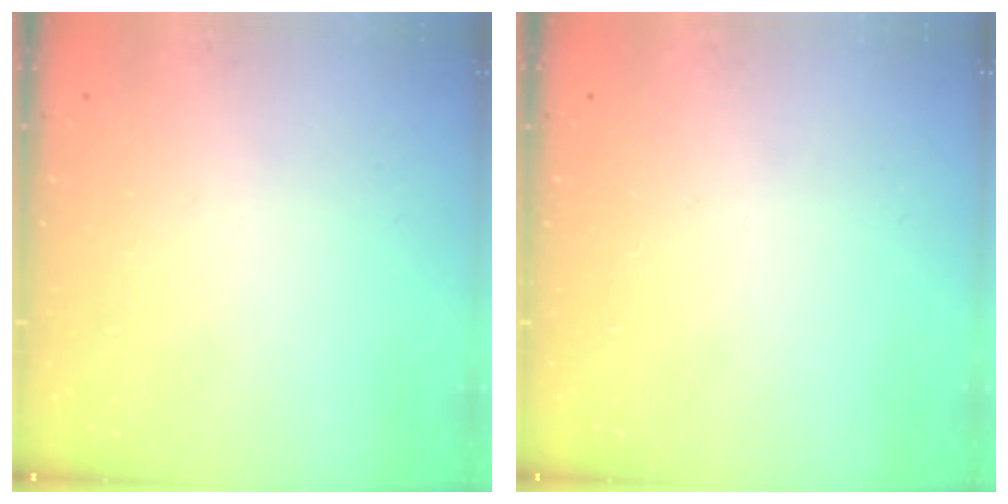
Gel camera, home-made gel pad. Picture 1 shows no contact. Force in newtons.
{"total": 0.0}